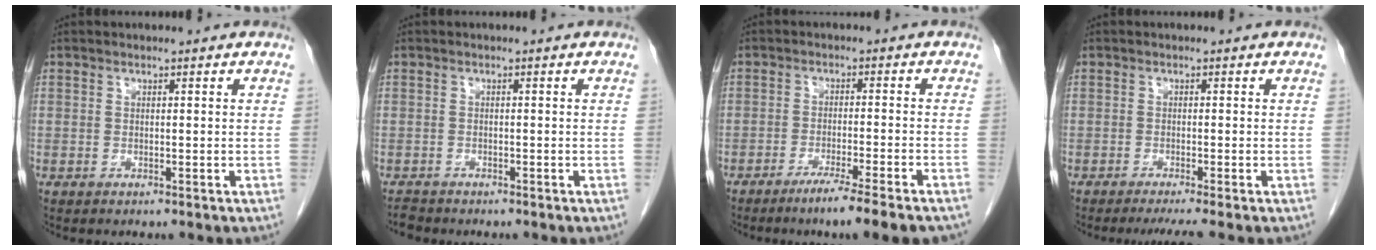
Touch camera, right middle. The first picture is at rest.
{"total": 1.4, "force": [-1.4, 0.4, 0.0], "torque": [-0.007, -0.004, -0.023]}
{"total": 7.8, "force": [-5.8, -0.9, 5.3], "torque": [-0.068, -0.017, -0.087]}
{"total": 3.7, "force": [-2.9, -0.7, 2.2], "torque": [-0.030, -0.011, -0.047]}